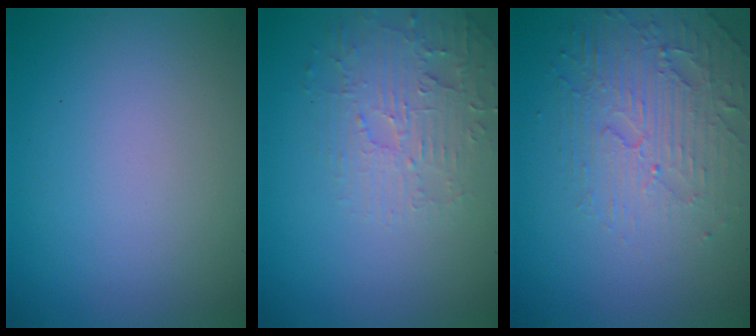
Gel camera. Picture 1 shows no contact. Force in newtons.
{"total": 3.7, "press": 3.6, "slide": 0.7}
{"total": 4.7, "press": 3.4, "slide": 3.3}